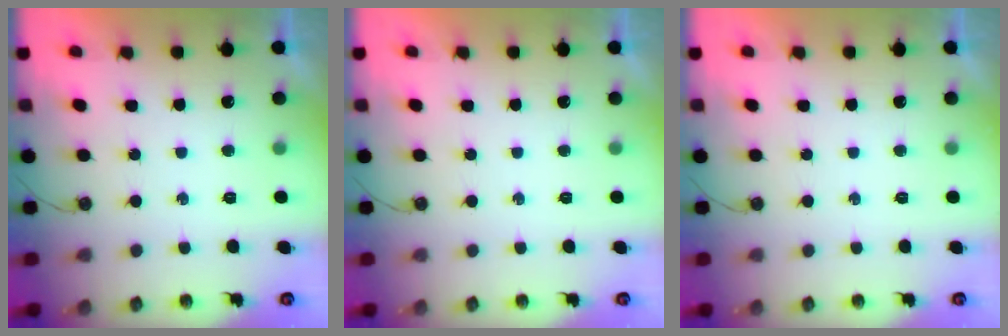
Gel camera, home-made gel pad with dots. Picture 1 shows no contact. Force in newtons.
{"total": 0.0}
{"total": 0.0}